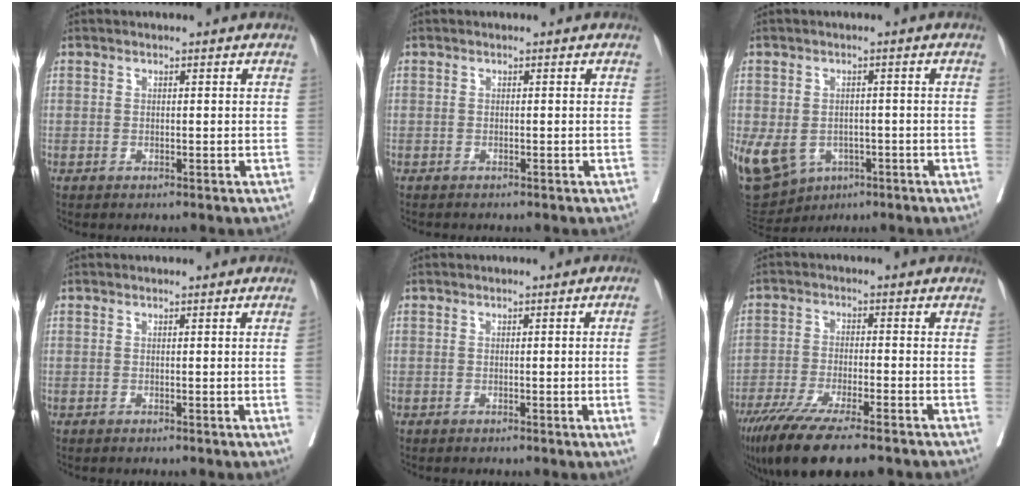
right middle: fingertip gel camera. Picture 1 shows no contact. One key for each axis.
{"total": 1.3, "fx": -1.2, "fy": 0.0, "fz": 0.4, "tx": -0.010, "ty": -0.002, "tz": -0.017}
{"total": 17.2, "fx": -6.5, "fy": 13.7, "fz": 8.2, "tx": -0.225, "ty": -0.002, "tz": -0.084}
{"total": 1.2, "fx": -0.3, "fy": -0.4, "fz": 1.1, "tx": -0.014, "ty": -0.001, "tz": -0.005}
{"total": 4.2, "fx": -0.8, "fy": -1.1, "fz": 3.9, "tx": -0.053, "ty": -0.003, "tz": -0.009}
{"total": 14.1, "fx": -10.5, "fy": 1.9, "fz": 9.2, "tx": -0.163, "ty": -0.038, "tz": -0.171}